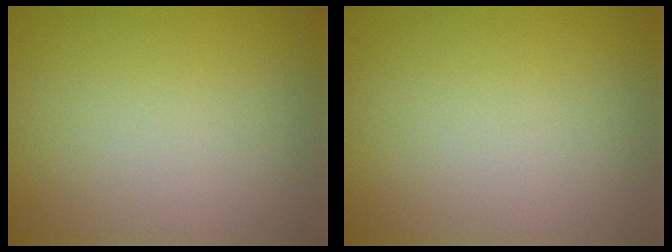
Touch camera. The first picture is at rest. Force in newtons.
{"total": 0.0}